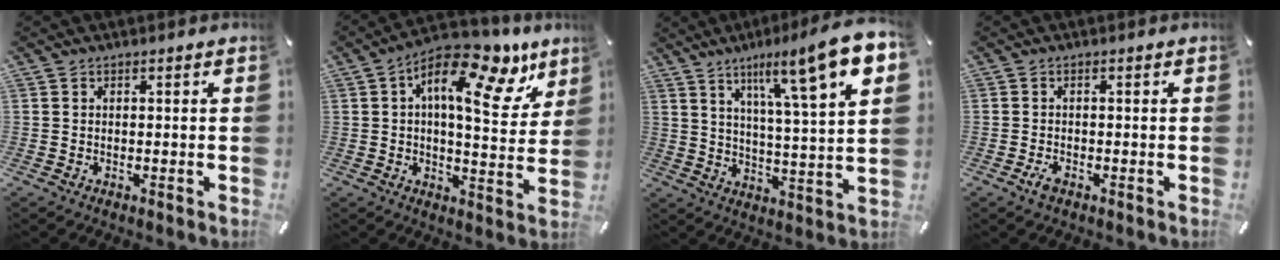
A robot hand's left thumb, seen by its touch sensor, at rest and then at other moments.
{"total": 18.1, "force": [8.3, 7.2, 14.3], "torque": [-0.215, -0.046, 0.130]}
{"total": 14.6, "force": [8.8, 1.9, 11.5], "torque": [-0.179, -0.057, 0.126]}
{"total": 2.0, "force": [-1.0, 0.9, 1.5], "torque": [-0.041, -0.002, -0.023]}